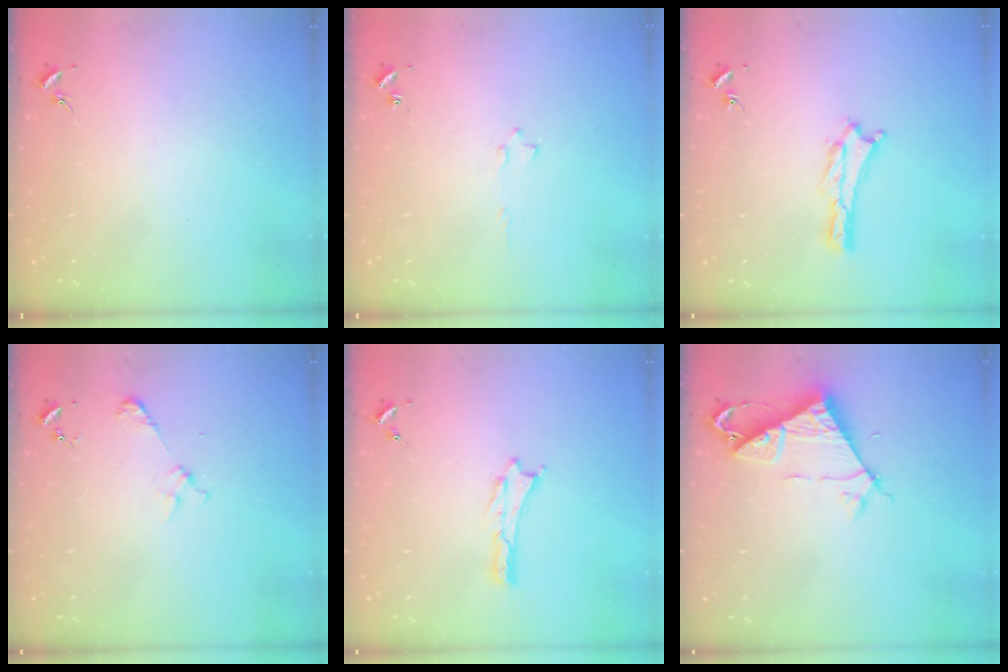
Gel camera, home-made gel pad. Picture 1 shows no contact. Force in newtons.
{"total": 0.5, "press": 0.5, "slide": 0.2}
{"total": 0.7, "press": 0.6, "slide": 0.2}
{"total": 2.4, "press": 2.4, "slide": 0.2}
{"total": 0.0}
{"total": 7.0, "press": 7.0, "slide": 0.2}